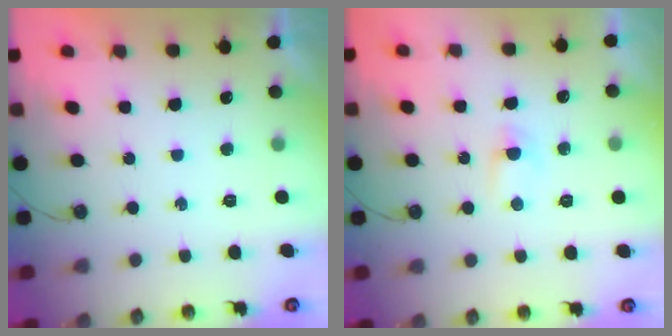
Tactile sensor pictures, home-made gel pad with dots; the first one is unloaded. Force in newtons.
{"total": 2.2, "press": 2.2, "slide": 0.3}